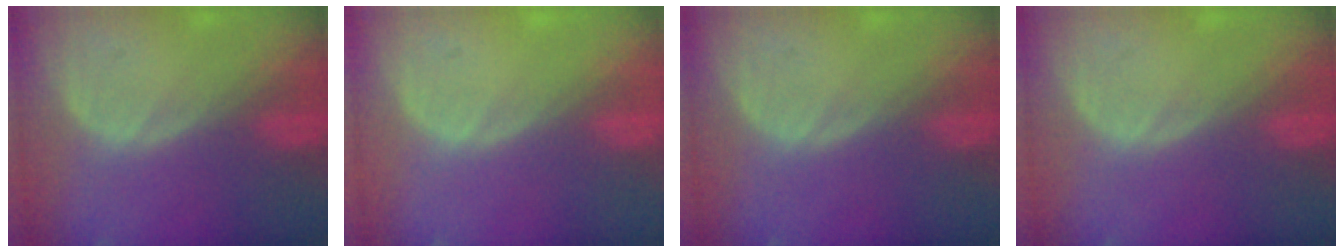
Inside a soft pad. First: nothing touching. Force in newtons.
{"total": 0.6, "press": 0.1, "slide": 0.6}
{"total": 0.0}
{"total": 0.0}